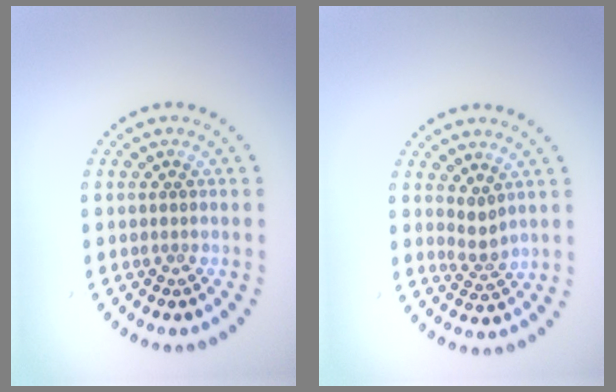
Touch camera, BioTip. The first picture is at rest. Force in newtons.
{"total": 1.8, "press": 1.3, "slide": 1.2}